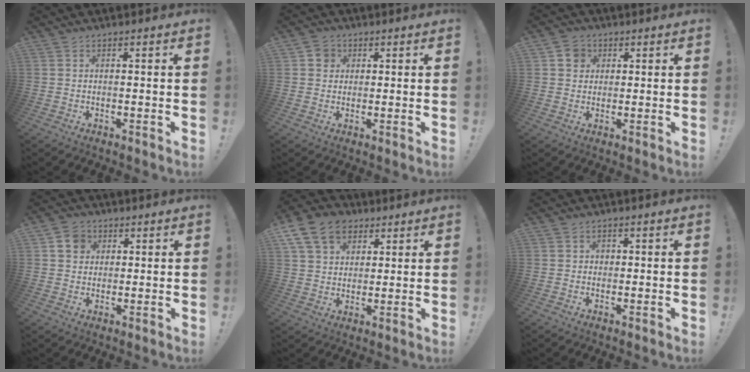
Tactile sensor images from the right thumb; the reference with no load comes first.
{"total": 3.9, "force": [1.0, 3.5, 1.3], "torque": [-0.016, 0.006, 0.018]}
{"total": 5.0, "force": [1.7, 4.4, 1.6], "torque": [-0.019, 0.002, 0.033]}
{"total": 5.6, "force": [2.0, 4.9, 2.0], "torque": [-0.027, 0.001, 0.038]}
{"total": 13.7, "force": [6.4, 10.0, 6.7], "torque": [-0.098, -0.029, 0.128]}
{"total": 1.3, "force": [-0.1, 1.3, 0.5], "torque": [-0.005, 0.003, -0.004]}